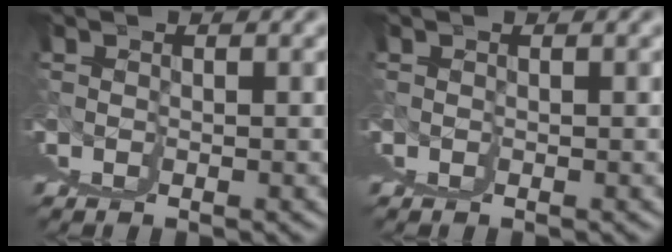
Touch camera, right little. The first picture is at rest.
{"total": 0.0}